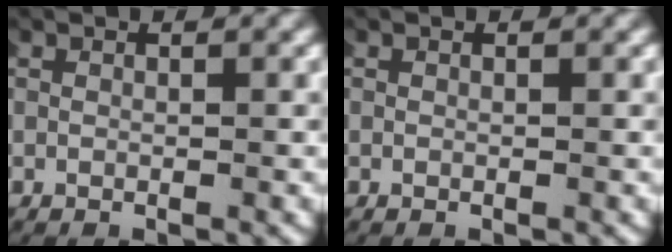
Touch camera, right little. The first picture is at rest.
{"total": 0.0}